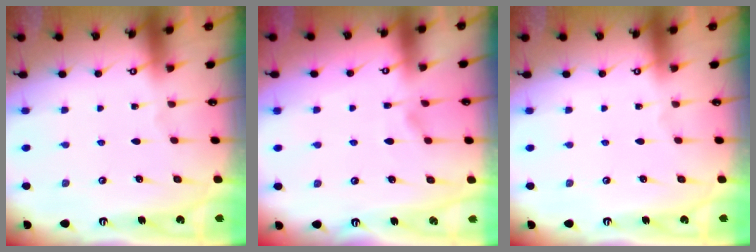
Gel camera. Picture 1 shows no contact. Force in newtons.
{"total": 1.8, "press": 1.6, "slide": 1.0}
{"total": 0.0}